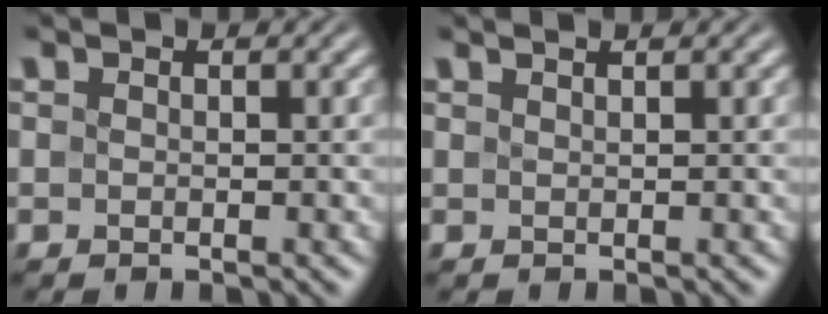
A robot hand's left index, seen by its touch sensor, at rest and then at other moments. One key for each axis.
{"total": 1.1, "fx": 0.8, "fy": 0.3, "fz": 0.7, "tx": -0.004, "ty": -0.003, "tz": 0.004}